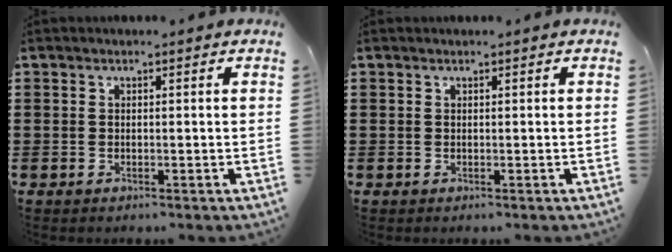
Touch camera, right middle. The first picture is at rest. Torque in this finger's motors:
{"motor_torque": [0.09, -0.04, -0.01, -0.01]}